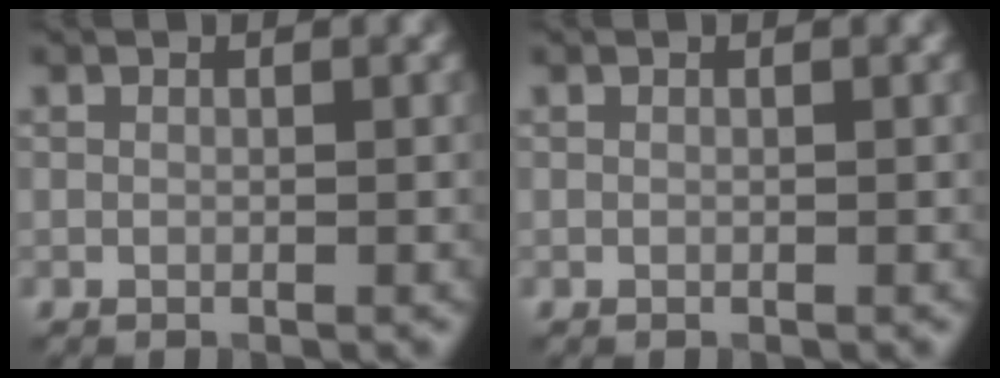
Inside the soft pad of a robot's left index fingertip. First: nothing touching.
{"total": 0.0}